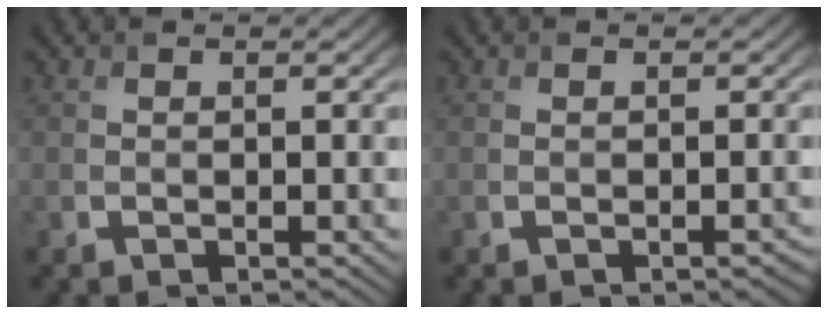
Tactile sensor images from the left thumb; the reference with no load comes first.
{"total": 0.7, "force": [-0.4, 0.2, 0.6], "torque": [-0.007, -0.002, -0.005]}